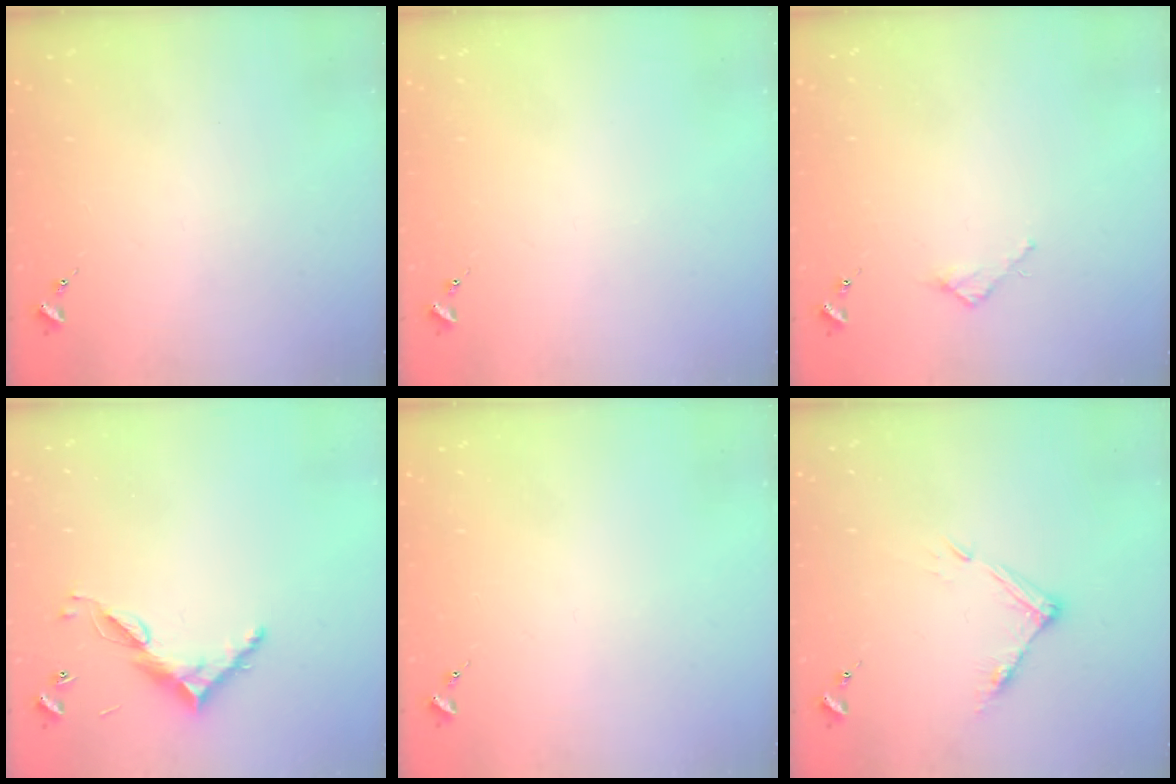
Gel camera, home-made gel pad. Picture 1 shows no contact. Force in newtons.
{"total": 0.0}
{"total": 2.4, "press": 2.3, "slide": 0.3}
{"total": 8.7, "press": 8.7, "slide": 0.5}
{"total": 0.0}
{"total": 8.0, "press": 8.0, "slide": 0.4}